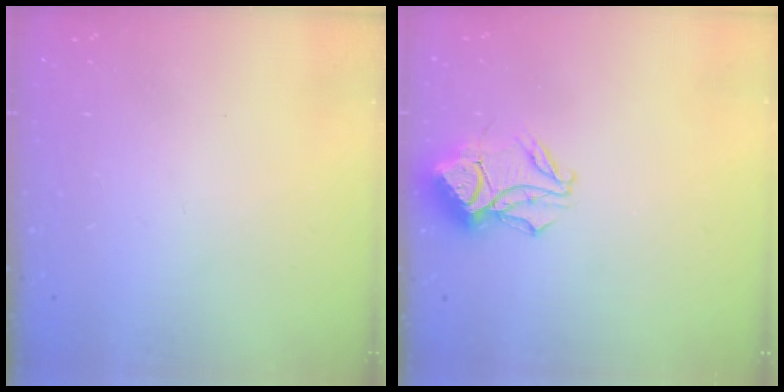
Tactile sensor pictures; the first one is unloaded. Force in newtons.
{"total": 11.9, "press": 11.8, "slide": 0.9}